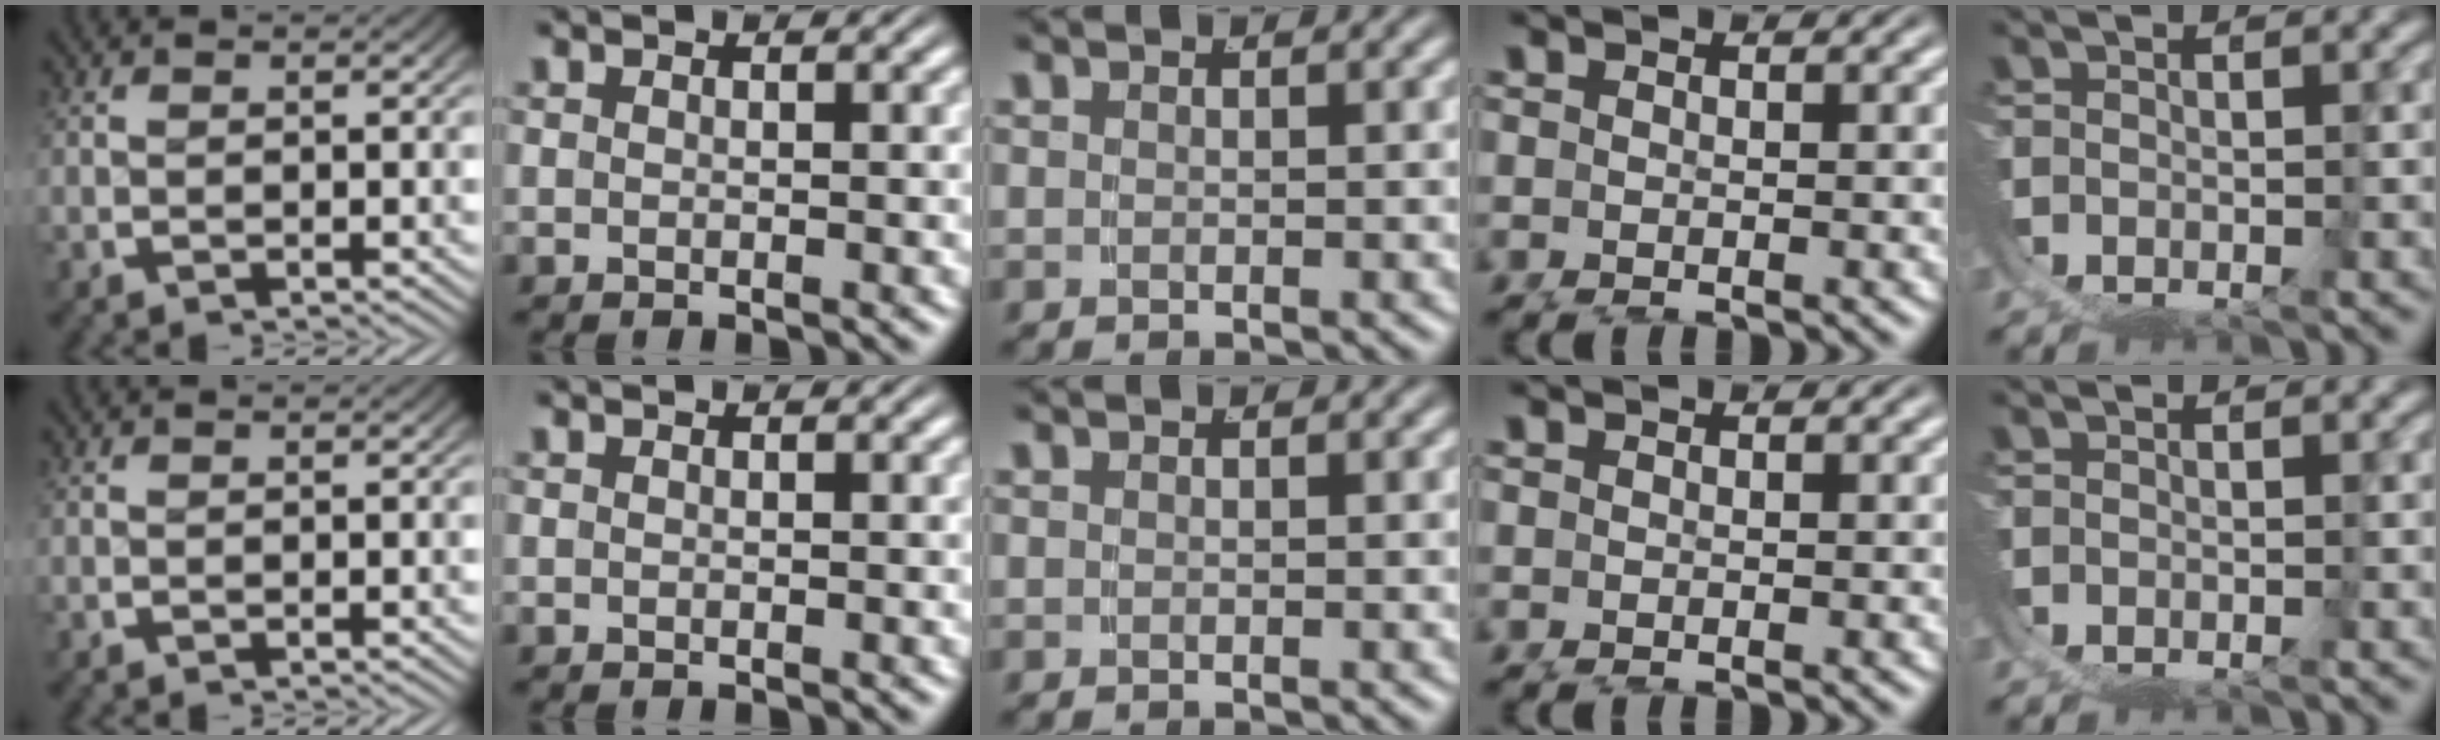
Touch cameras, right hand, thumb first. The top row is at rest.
{}